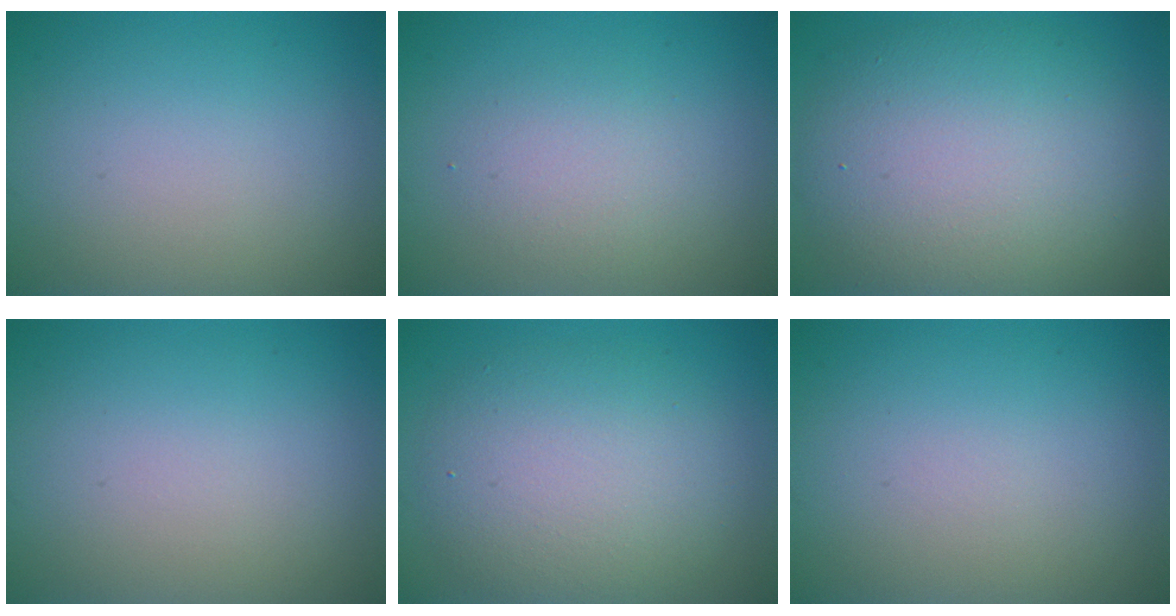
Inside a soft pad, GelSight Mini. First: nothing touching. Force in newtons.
{"total": 2.3, "press": 2.3, "slide": 0.2}
{"total": 10.0, "press": 10.0, "slide": 0.3}
{"total": 0.0}
{"total": 6.3, "press": 6.3, "slide": 0.4}
{"total": 0.0}